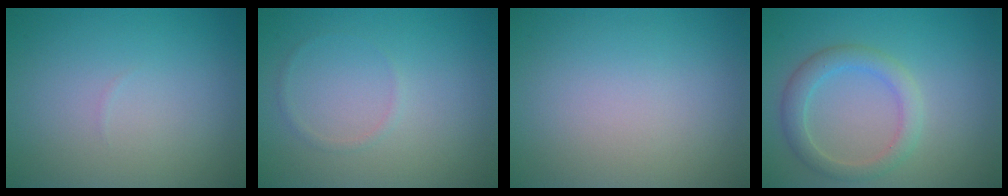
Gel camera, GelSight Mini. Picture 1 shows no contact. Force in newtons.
{"total": 0.6, "press": 0.6, "slide": 0.1}
{"total": 0.0}
{"total": 2.9, "press": 2.9, "slide": 0.2}